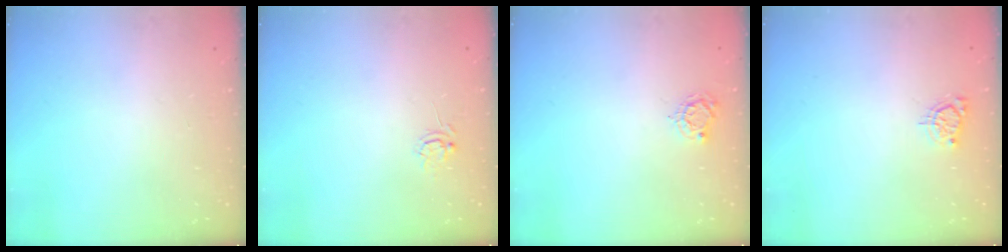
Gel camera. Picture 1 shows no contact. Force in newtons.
{"total": 3.6, "press": 3.6, "slide": 0.3}
{"total": 4.8, "press": 4.7, "slide": 0.4}
{"total": 3.8, "press": 3.8, "slide": 0.5}